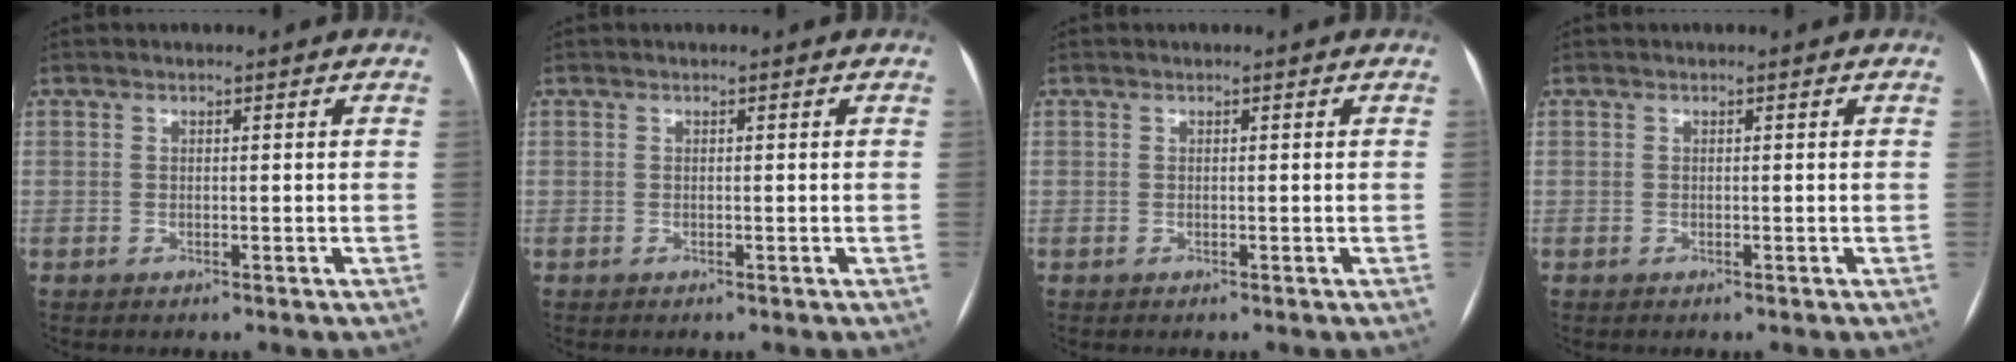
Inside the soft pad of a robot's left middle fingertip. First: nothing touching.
{"total": 0.0}
{"total": 0.0}
{"total": 0.0}